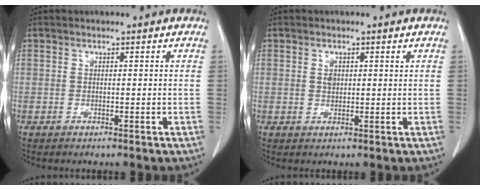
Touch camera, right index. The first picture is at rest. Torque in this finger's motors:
{"motor_torque": [-0.06, 0.17, 0.00, 0.01]}